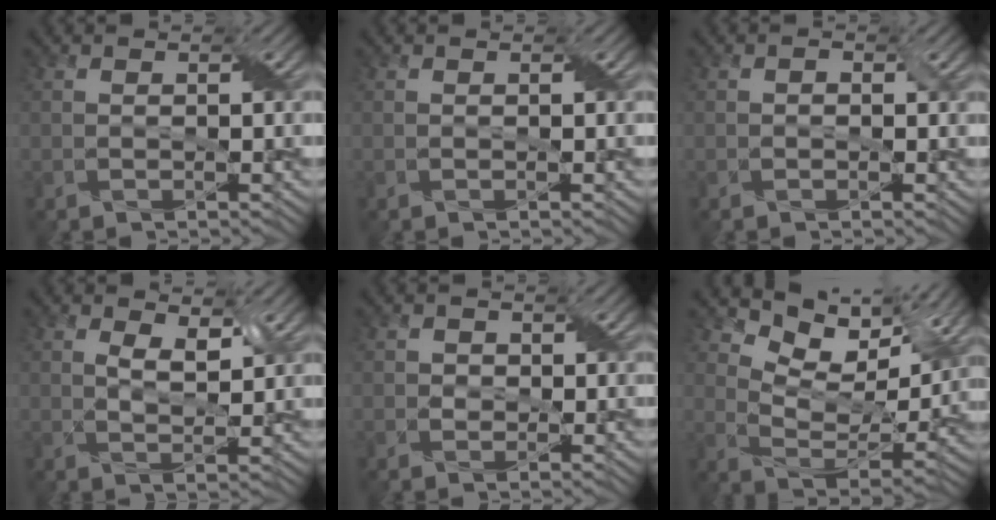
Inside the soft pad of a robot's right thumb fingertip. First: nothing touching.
{"total": 0.0}
{"total": 1.0, "force": [-0.1, 0.8, 0.6], "torque": [-0.008, 0.000, -0.005]}
{"total": 4.3, "force": [2.1, 2.1, 3.2], "torque": [-0.069, -0.005, 0.040]}
{"total": 1.6, "force": [0.3, 1.5, 0.4], "torque": [-0.011, -0.002, 0.000]}
{"total": 11.8, "force": [7.9, 5.5, 6.8], "torque": [-0.141, 0.001, 0.138]}